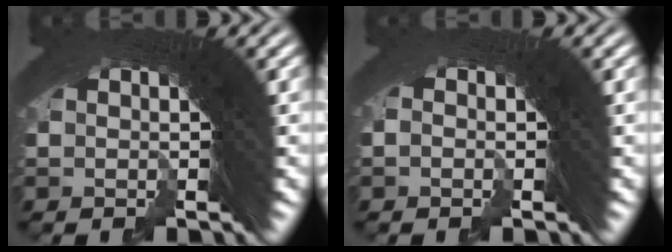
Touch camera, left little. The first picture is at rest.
{"total": 0.9, "force": [-0.8, 0.2, -0.4], "torque": [0.012, 0.012, -0.021]}